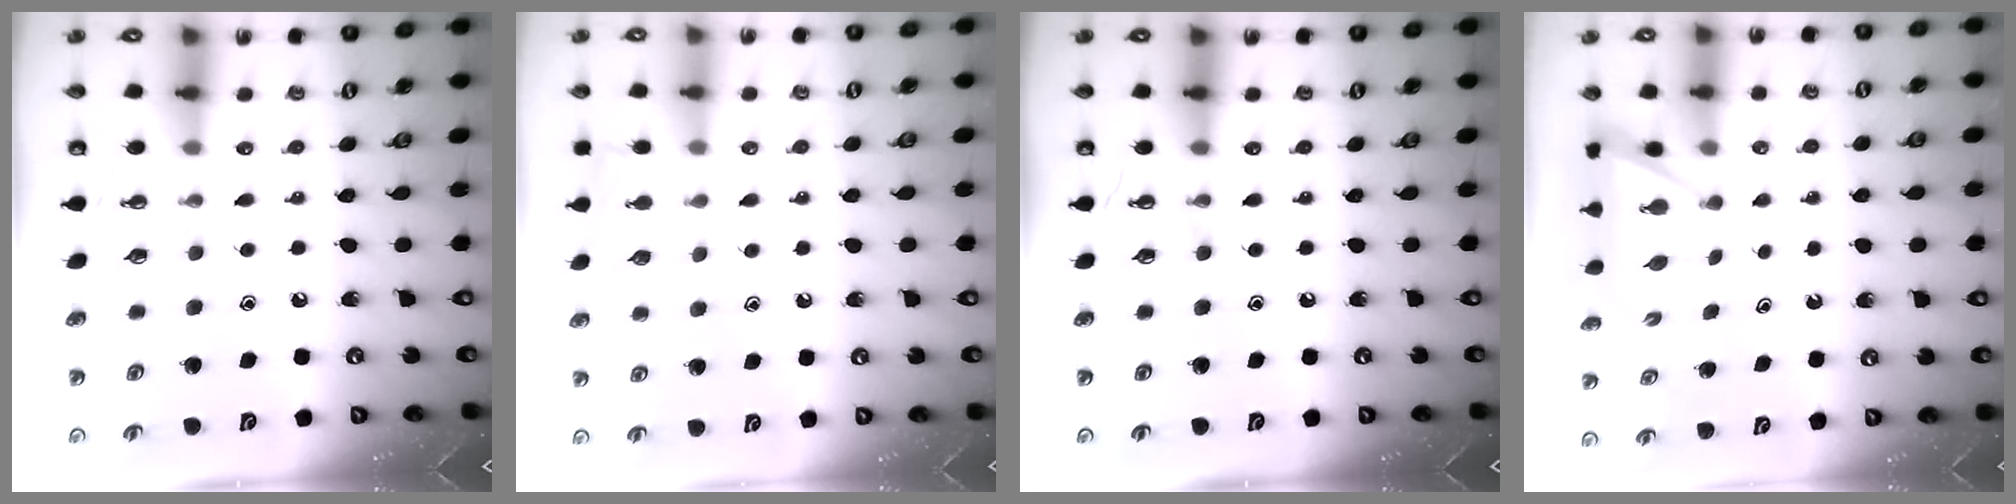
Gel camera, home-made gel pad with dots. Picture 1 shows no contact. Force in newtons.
{"total": 3.4, "press": 3.4, "slide": 0.4}
{"total": 0.0}
{"total": 3.0, "press": 3.0, "slide": 0.3}